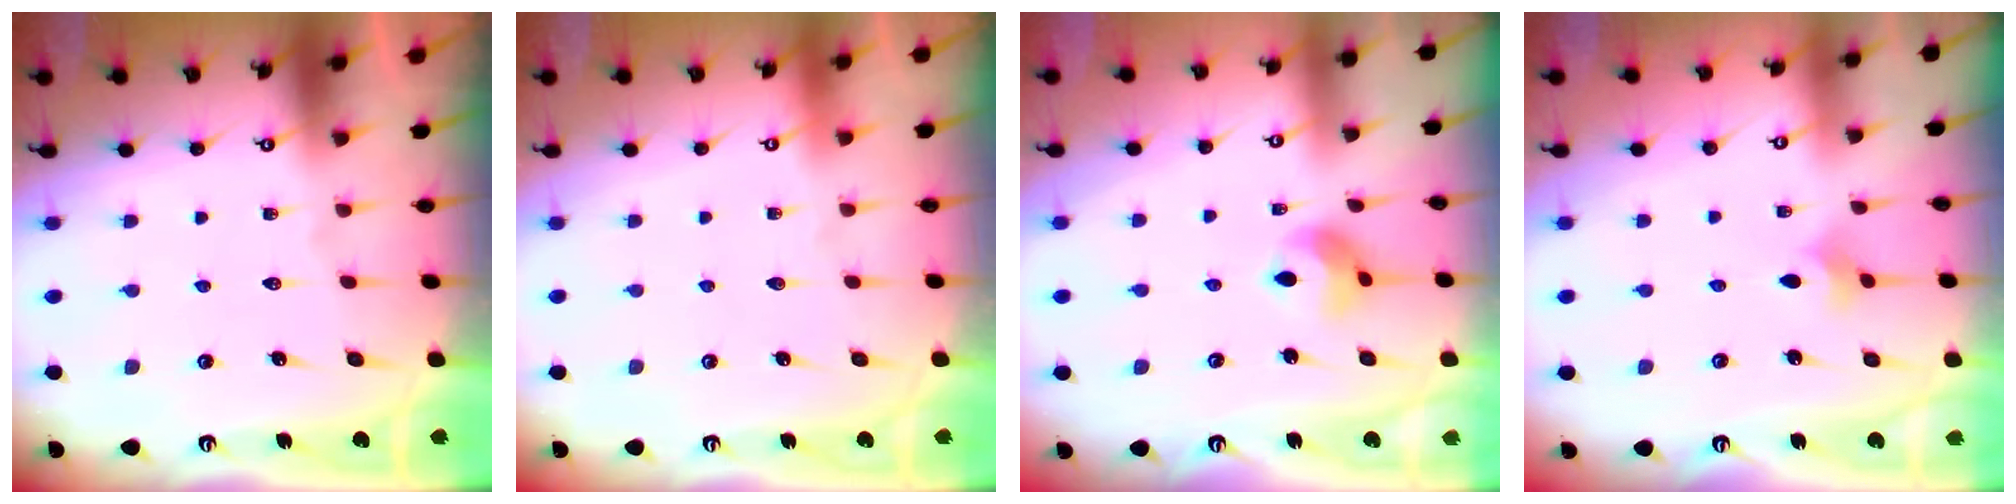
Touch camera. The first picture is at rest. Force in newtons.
{"total": 0.0}
{"total": 7.9, "press": 7.9, "slide": 0.4}
{"total": 2.1, "press": 2.0, "slide": 0.6}